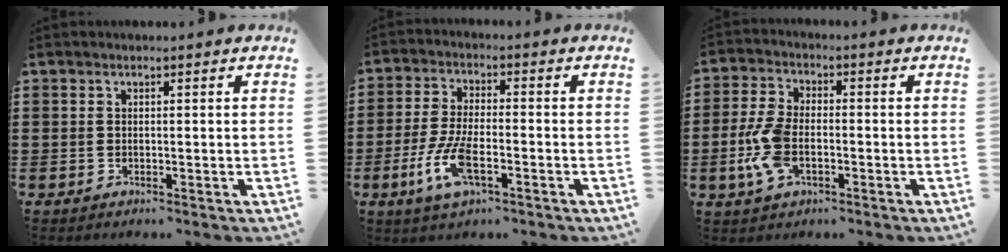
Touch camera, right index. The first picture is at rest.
{"total": 7.8, "force": [-3.2, 2.4, 6.7], "torque": [-0.155, -0.018, -0.062]}
{"total": 7.5, "force": [-2.1, 3.8, 6.1], "torque": [-0.153, -0.008, -0.045]}